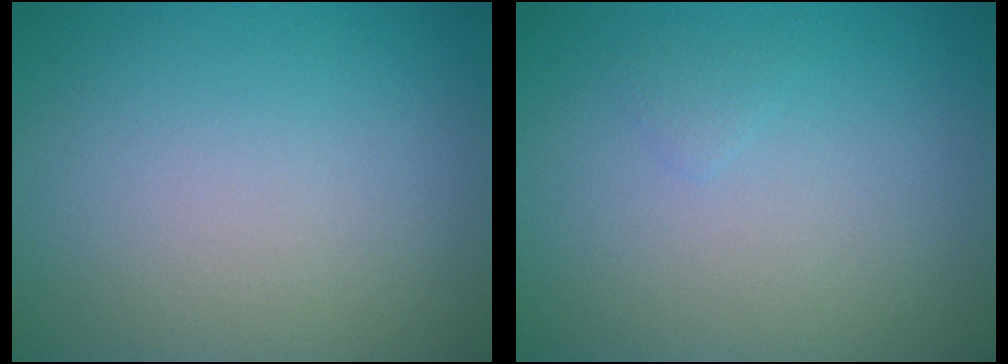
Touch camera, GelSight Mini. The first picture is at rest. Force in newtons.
{"total": 0.5, "press": 0.5, "slide": 0.1}